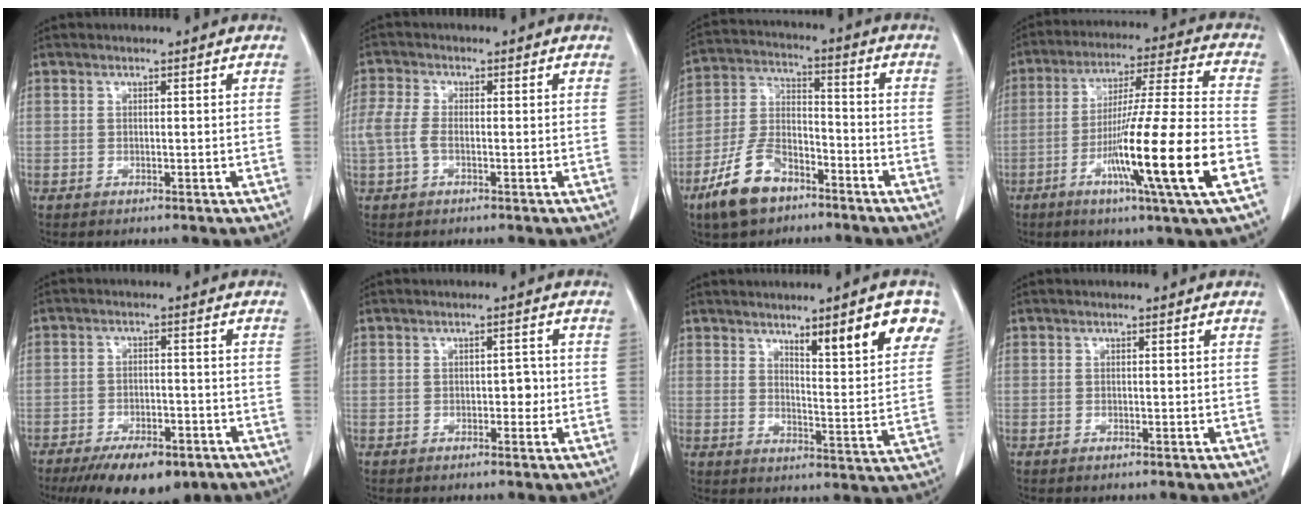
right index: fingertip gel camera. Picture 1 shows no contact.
{"total": 3.6, "force": [-0.8, 1.7, 3.0], "torque": [-0.084, 0.009, -0.020]}
{"total": 11.5, "force": [-7.4, 5.5, 6.9], "torque": [-0.154, -0.002, -0.145]}
{"total": 19.0, "force": [-6.7, -1.1, 17.7], "torque": [-0.308, -0.020, -0.118]}
{"total": 11.6, "force": [-8.2, 4.4, 6.9], "torque": [-0.103, -0.008, -0.123]}
{"total": 1.9, "force": [-0.4, 1.1, 1.5], "torque": [-0.014, 0.005, -0.005]}
{"total": 11.3, "force": [6.7, 1.4, 8.9], "torque": [-0.111, -0.004, 0.091]}
{"total": 0.0}